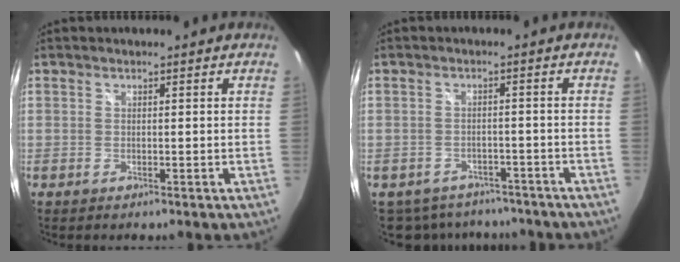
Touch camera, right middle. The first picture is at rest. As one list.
[{"total": 10.9, "force": [-8.6, 5.8, 3.3], "torque": [-0.082, 0.001, -0.112]}]